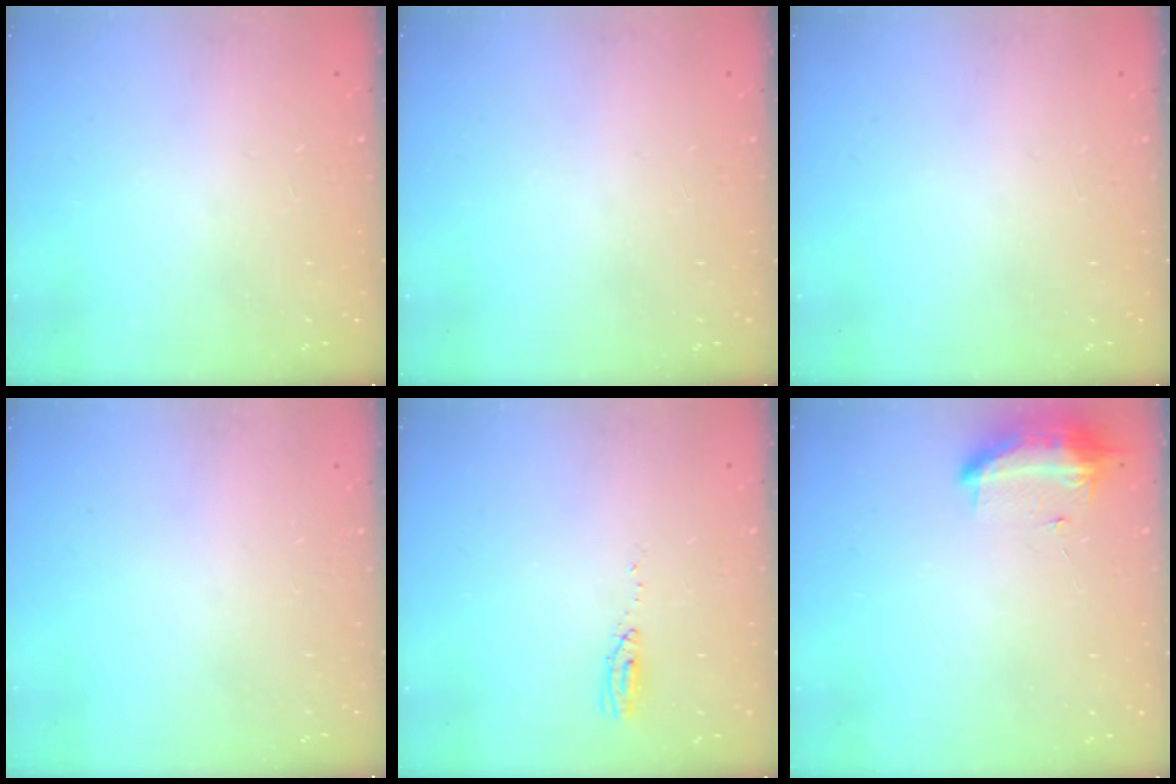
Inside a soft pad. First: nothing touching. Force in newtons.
{"total": 0.0}
{"total": 0.0}
{"total": 0.0}
{"total": 3.6, "press": 3.3, "slide": 1.5}
{"total": 9.0, "press": 8.8, "slide": 1.8}